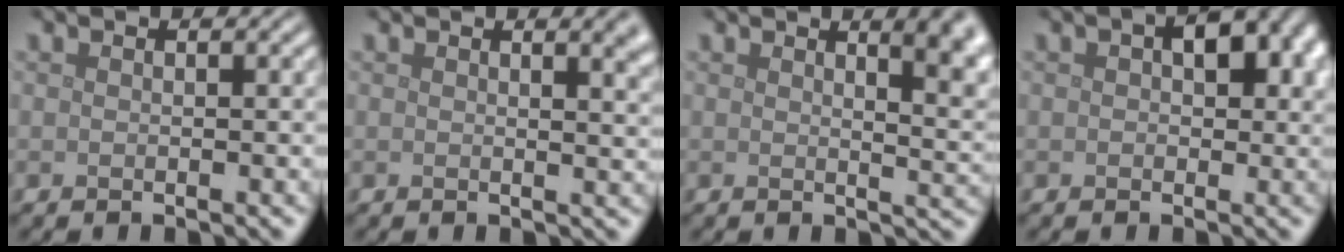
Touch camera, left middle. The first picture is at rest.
{"total": 3.4, "force": [1.8, 1.4, 2.6], "torque": [-0.012, 0.008, 0.021]}
{"total": 5.9, "force": [2.8, 2.3, 4.7], "torque": [-0.018, 0.011, 0.032]}
{"total": 5.1, "force": [1.4, 2.9, 3.9], "torque": [-0.045, 0.003, 0.013]}